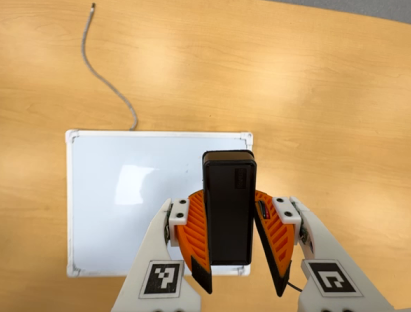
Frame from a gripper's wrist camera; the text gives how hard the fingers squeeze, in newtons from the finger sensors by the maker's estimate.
{"total": 6.9, "left": 6.9, "right": 6.9}